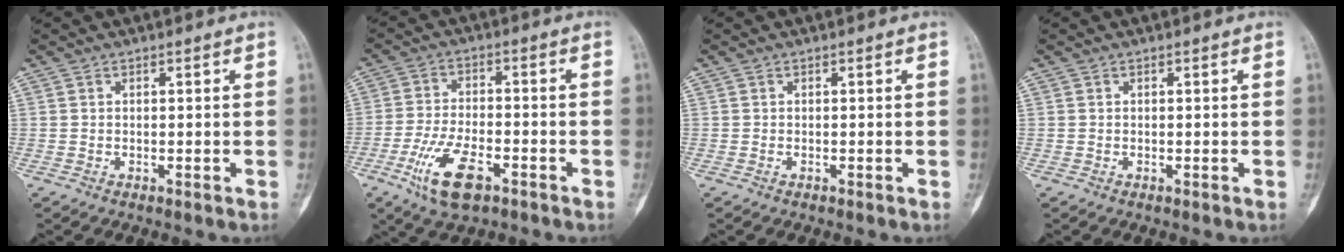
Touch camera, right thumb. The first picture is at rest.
{"total": 10.7, "force": [-5.4, 4.5, 8.1], "torque": [-0.164, 0.014, -0.095]}
{"total": 0.0}
{"total": 0.0}